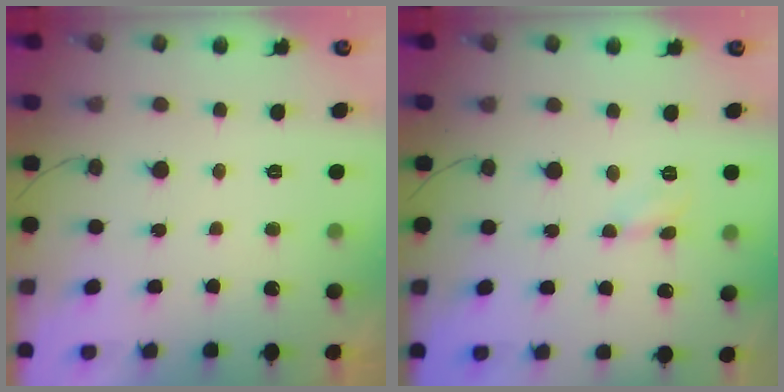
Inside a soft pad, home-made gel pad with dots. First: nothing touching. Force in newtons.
{"total": 2.9, "press": 2.9, "slide": 0.4}